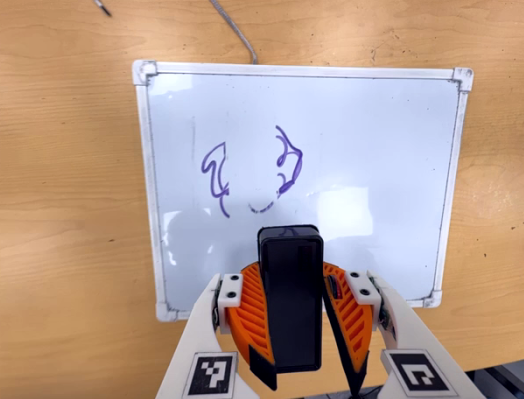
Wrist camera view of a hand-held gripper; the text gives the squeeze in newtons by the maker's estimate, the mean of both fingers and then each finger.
{"total": 9.5, "left": 9.9, "right": 9.1}